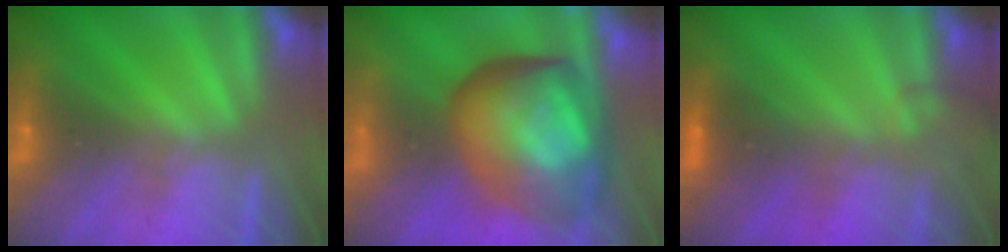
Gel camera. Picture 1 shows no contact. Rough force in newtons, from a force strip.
{"total": 7.9}
{"total": 3.1}